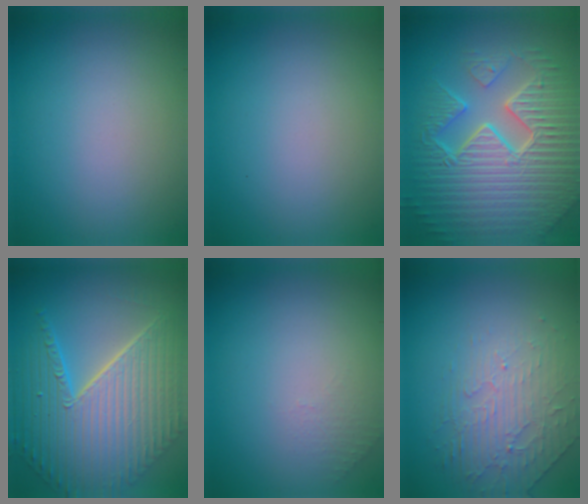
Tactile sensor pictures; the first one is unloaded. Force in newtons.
{"total": 0.0}
{"total": 11.1, "press": 7.2, "slide": 8.5}
{"total": 10.1, "press": 7.3, "slide": 6.9}
{"total": 0.5, "press": 0.4, "slide": 0.4}
{"total": 2.5, "press": 1.8, "slide": 1.6}